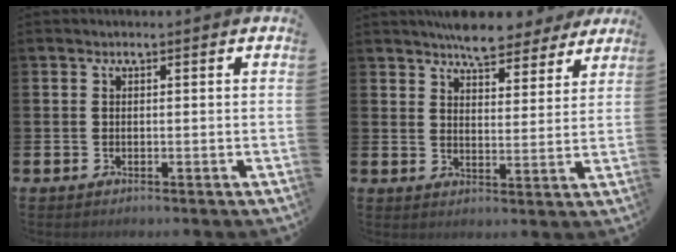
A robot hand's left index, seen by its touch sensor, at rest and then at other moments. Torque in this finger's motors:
{"motor_torque": [1.08, -1.06, 0.40, 0.14]}